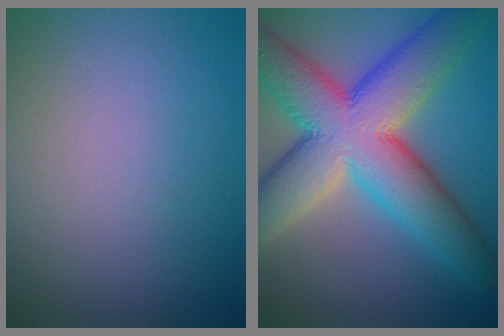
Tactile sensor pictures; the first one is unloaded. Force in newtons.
{"total": 13.3, "press": 13.3, "slide": 0.6}